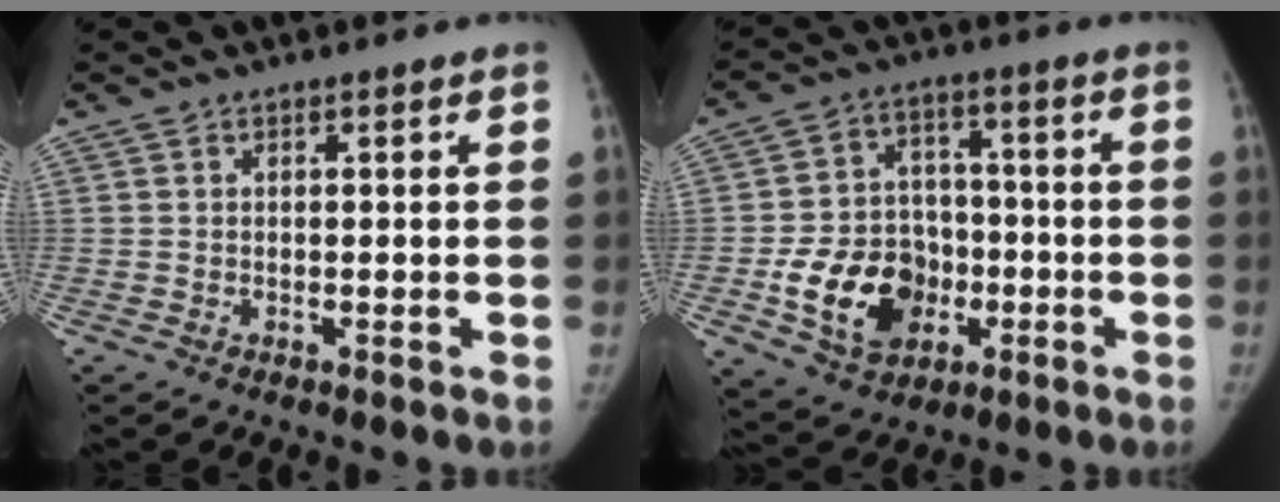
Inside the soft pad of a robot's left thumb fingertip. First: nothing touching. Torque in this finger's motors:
{"motor_torque": [1.28, 1.47, 0.59, -0.44, 0.34]}